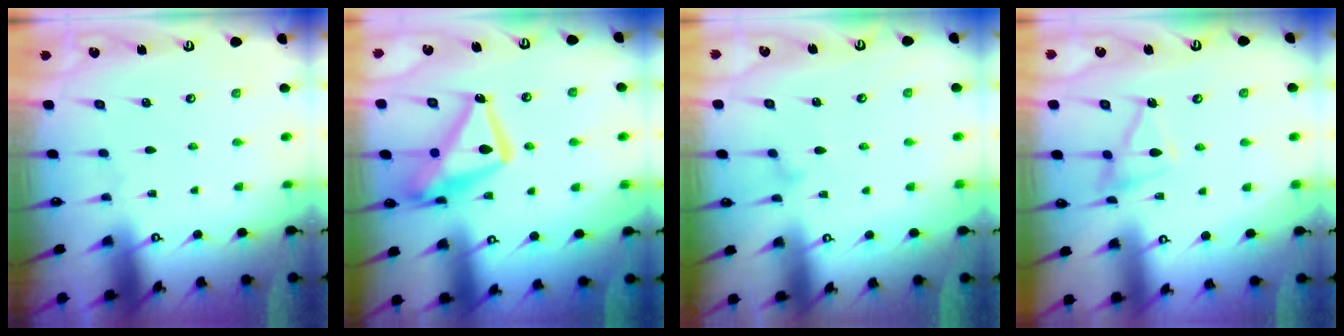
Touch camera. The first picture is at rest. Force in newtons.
{"total": 16.1, "press": 16.0, "slide": 1.5}
{"total": 7.9, "press": 7.9, "slide": 0.3}
{"total": 11.5, "press": 11.5, "slide": 0.9}